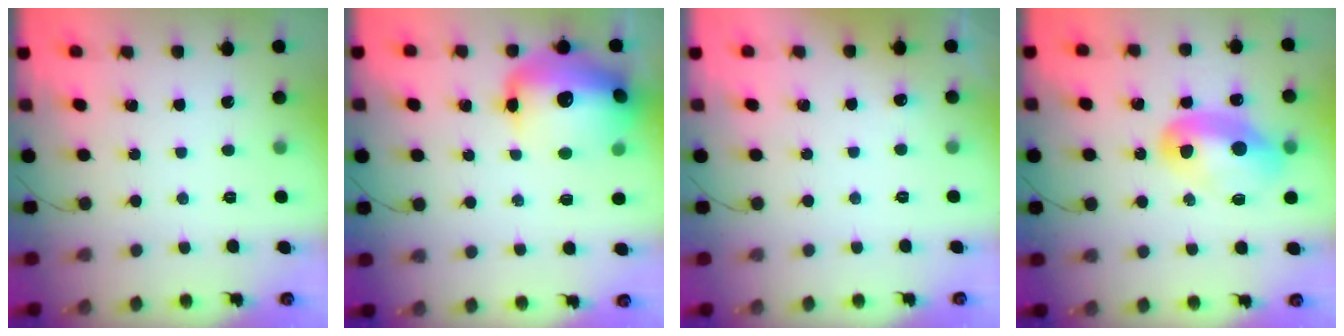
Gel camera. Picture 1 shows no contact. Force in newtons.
{"total": 22.1, "press": 20.7, "slide": 7.7}
{"total": 2.8, "press": 2.6, "slide": 1.2}
{"total": 11.9, "press": 11.9, "slide": 0.7}